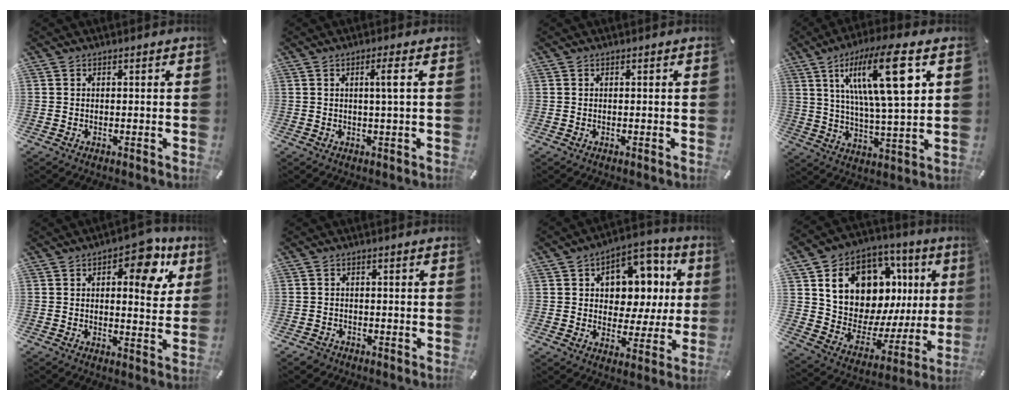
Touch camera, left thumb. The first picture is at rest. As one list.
[{"total": 3.5, "force": [0.7, 0.0, 3.5], "torque": [-0.067, -0.001, 0.008]}, {"total": 0.0}, {"total": 19.4, "force": [8.1, 4.7, 17.0], "torque": [-0.300, -0.016, 0.118]}, {"total": 11.0, "force": [4.8, 5.2, 8.4], "torque": [-0.089, -0.028, 0.070]}, {"total": 1.9, "force": [-1.3, 1.3, 0.4], "torque": [-0.014, 0.006, -0.031]}, {"total": 10.8, "force": [2.8, 8.9, 5.5], "torque": [-0.063, -0.031, 0.051]}, {"total": 17.3, "force": [9.0, 11.6, 9.2], "torque": [-0.155, -0.064, 0.170]}]